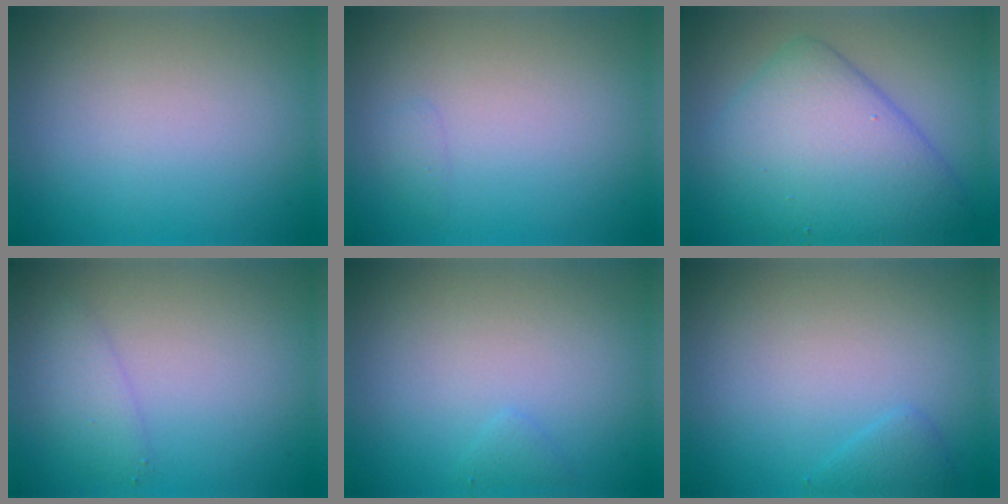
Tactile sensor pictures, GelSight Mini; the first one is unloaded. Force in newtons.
{"total": 0.6, "press": 0.6, "slide": 0.1}
{"total": 8.5, "press": 8.5, "slide": 0.4}
{"total": 1.8, "press": 1.8, "slide": 0.1}
{"total": 0.7, "press": 0.7, "slide": 0.0}
{"total": 1.1, "press": 1.1, "slide": 0.1}